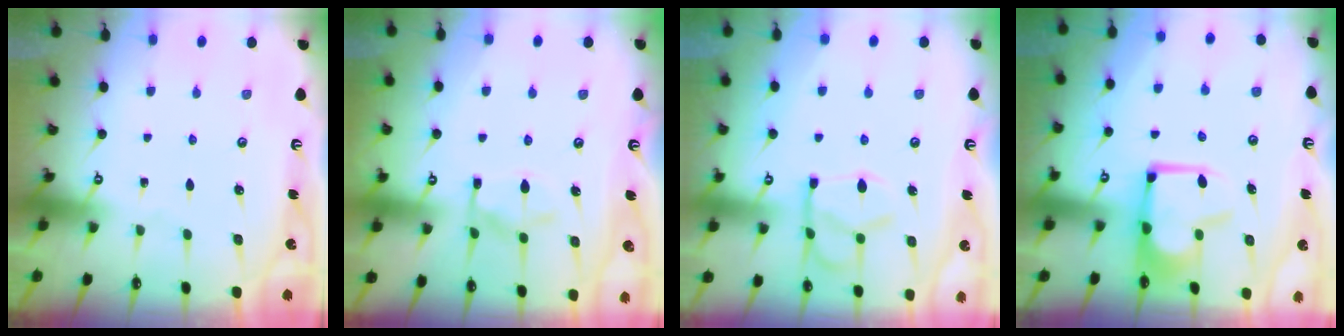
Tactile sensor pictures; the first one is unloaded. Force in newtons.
{"total": 11.1, "press": 11.0, "slide": 1.1}
{"total": 12.2, "press": 12.2, "slide": 1.3}
{"total": 2.1, "press": 2.0, "slide": 0.8}